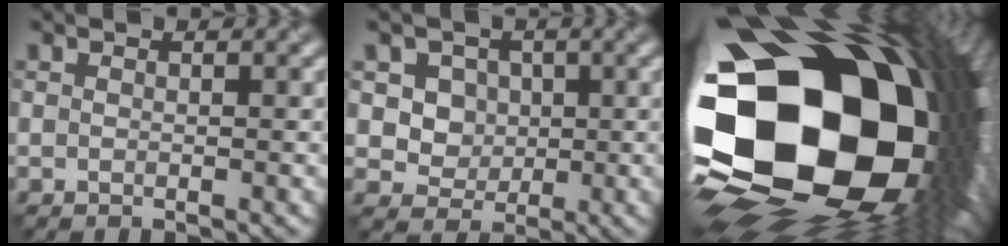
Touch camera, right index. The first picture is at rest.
{"total": 4.8, "force": [1.3, 4.2, 2.1], "torque": [-0.039, -0.005, 0.026]}
{"total": 23.2, "force": [-1.5, 15.5, 17.2], "torque": [-0.313, -0.067, -0.023]}